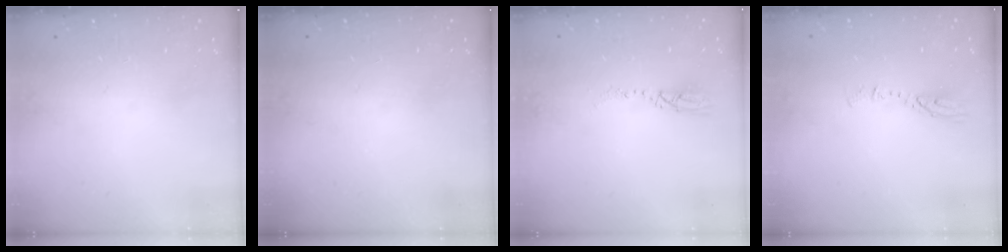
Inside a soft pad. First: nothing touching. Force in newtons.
{"total": 0.0}
{"total": 3.3, "press": 3.2, "slide": 0.8}
{"total": 3.8, "press": 3.8, "slide": 0.4}